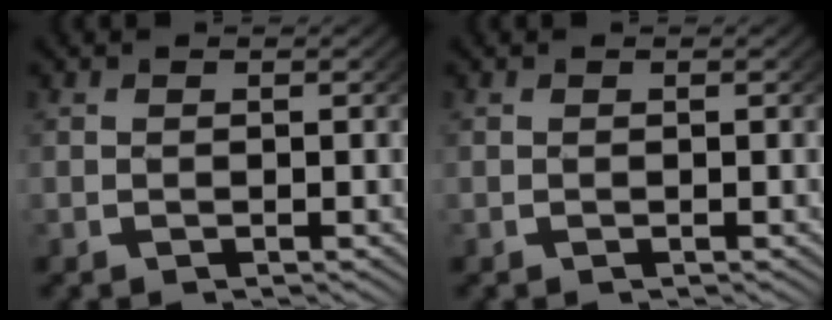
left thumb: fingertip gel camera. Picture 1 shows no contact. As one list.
[{"total": 0.0}]